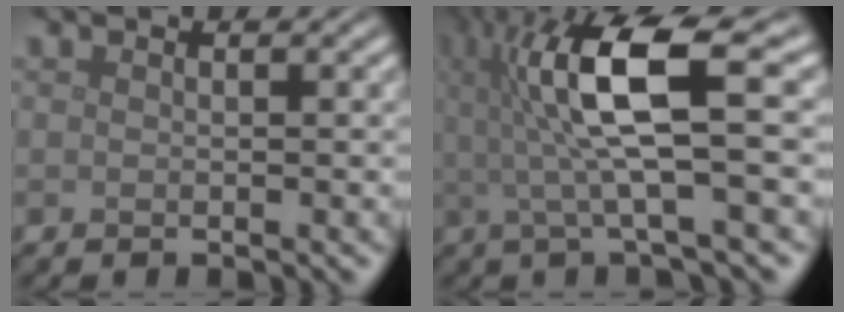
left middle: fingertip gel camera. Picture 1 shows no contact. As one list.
[{"total": 9.7, "force": [1.6, 2.2, 9.3], "torque": [-0.166, 0.009, 0.030]}]